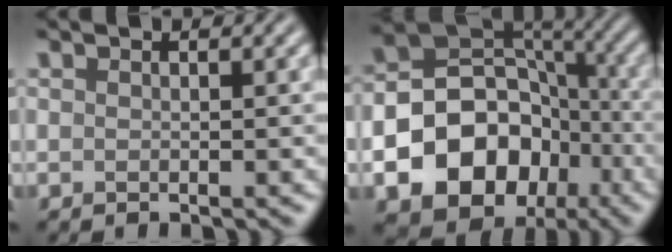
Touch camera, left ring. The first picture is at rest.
{"total": 16.5, "force": [-6.8, 13.3, 7.1], "torque": [-0.101, -0.025, -0.120]}